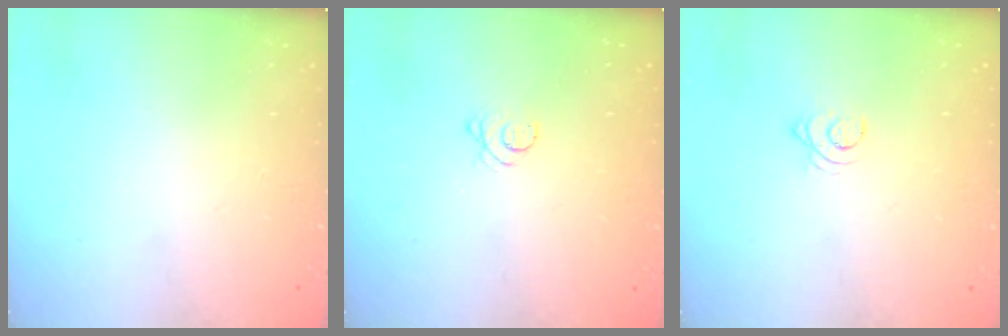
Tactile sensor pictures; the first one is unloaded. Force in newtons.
{"total": 3.1, "press": 3.1, "slide": 0.4}
{"total": 2.4, "press": 2.4, "slide": 0.2}